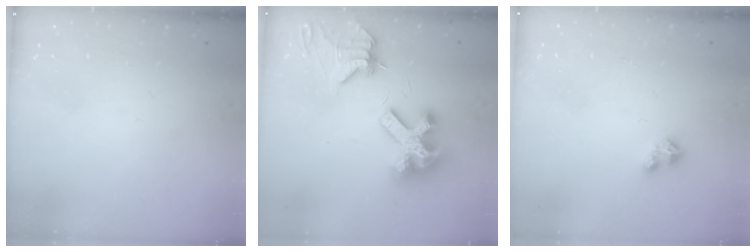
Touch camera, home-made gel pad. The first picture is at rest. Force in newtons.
{"total": 11.5, "press": 11.4, "slide": 1.5}
{"total": 2.1, "press": 2.1, "slide": 0.2}